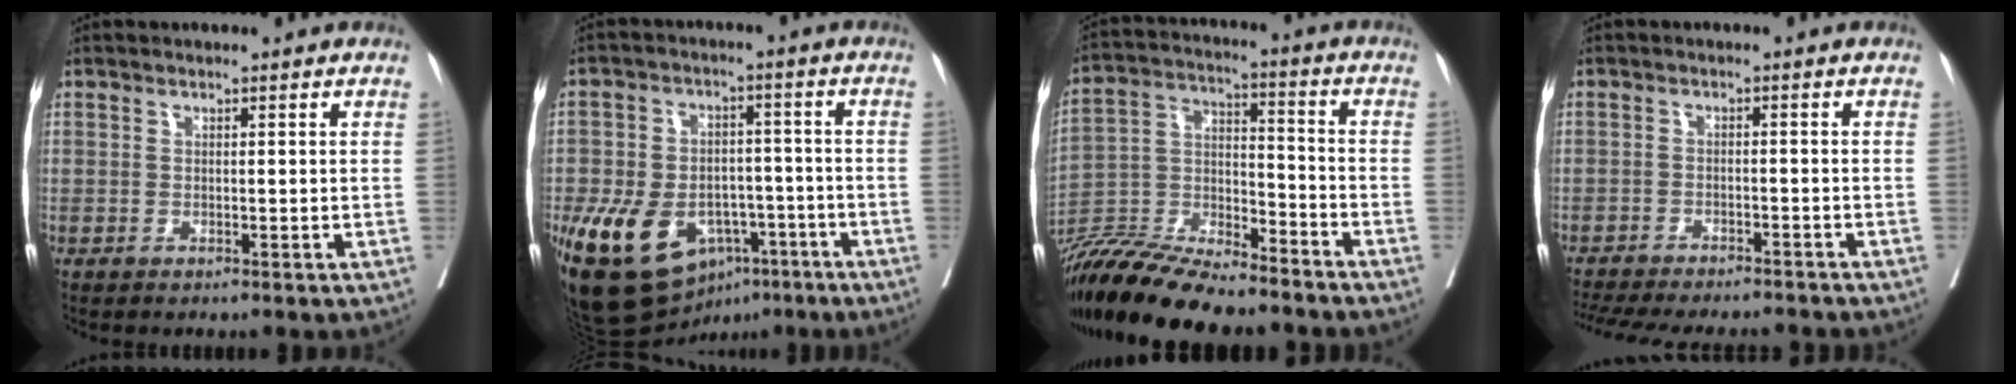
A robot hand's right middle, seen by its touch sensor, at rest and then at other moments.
{"total": 19.0, "force": [-8.9, 11.9, 11.9], "torque": [-0.247, 0.007, -0.126]}
{"total": 18.8, "force": [-16.5, 3.1, 8.4], "torque": [-0.172, -0.010, -0.299]}
{"total": 17.8, "force": [-16.0, 3.5, 6.9], "torque": [-0.168, -0.025, -0.217]}